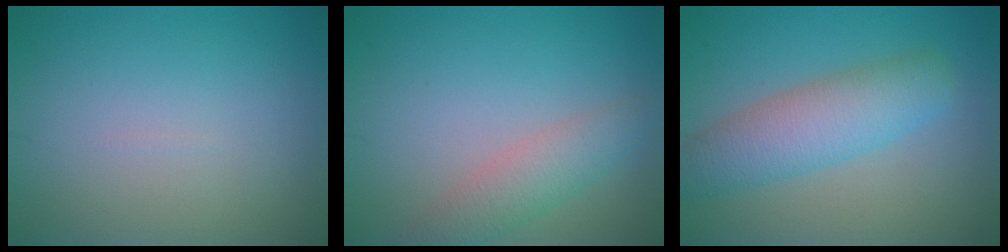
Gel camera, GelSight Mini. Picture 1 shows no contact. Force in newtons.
{"total": 3.0, "press": 3.0, "slide": 0.1}
{"total": 5.3, "press": 5.3, "slide": 0.2}